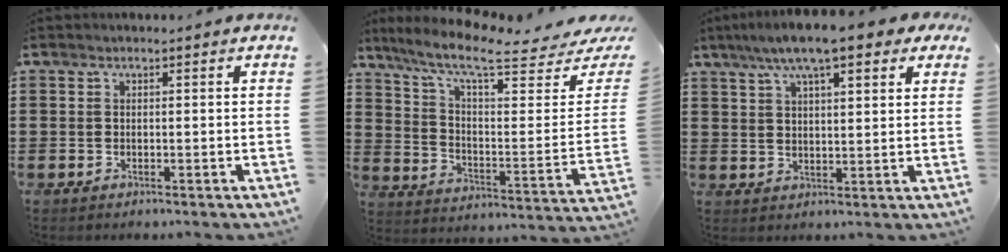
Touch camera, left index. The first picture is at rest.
{"total": 10.1, "force": [7.8, 1.5, 6.3], "torque": [-0.142, -0.054, 0.130]}
{"total": 8.4, "force": [6.0, 1.5, 5.7], "torque": [-0.117, 0.001, 0.105]}